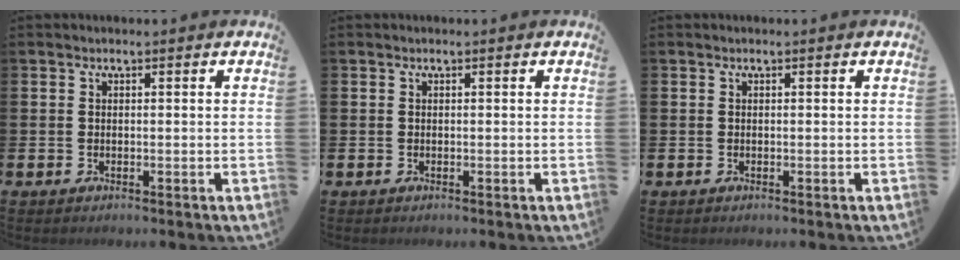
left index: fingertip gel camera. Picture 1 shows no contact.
{"total": 0.0}
{"total": 0.0}